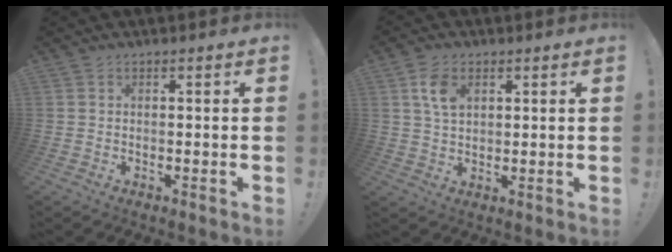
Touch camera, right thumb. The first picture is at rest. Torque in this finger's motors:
{"motor_torque": [0.22, 0.43, 0.41, -0.43, 0.13]}